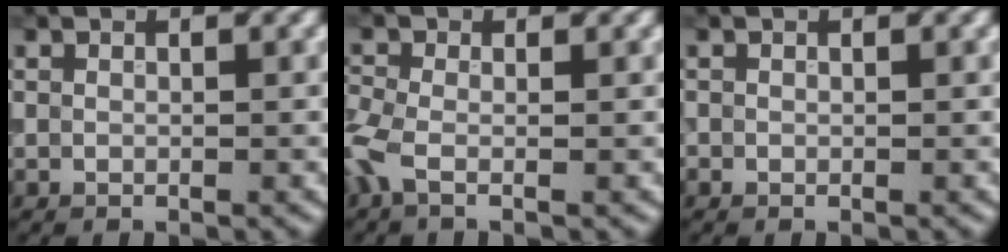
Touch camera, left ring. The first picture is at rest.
{"total": 2.6, "force": [-1.0, 1.0, 2.2], "torque": [-0.059, -0.005, -0.034]}
{"total": 0.0}